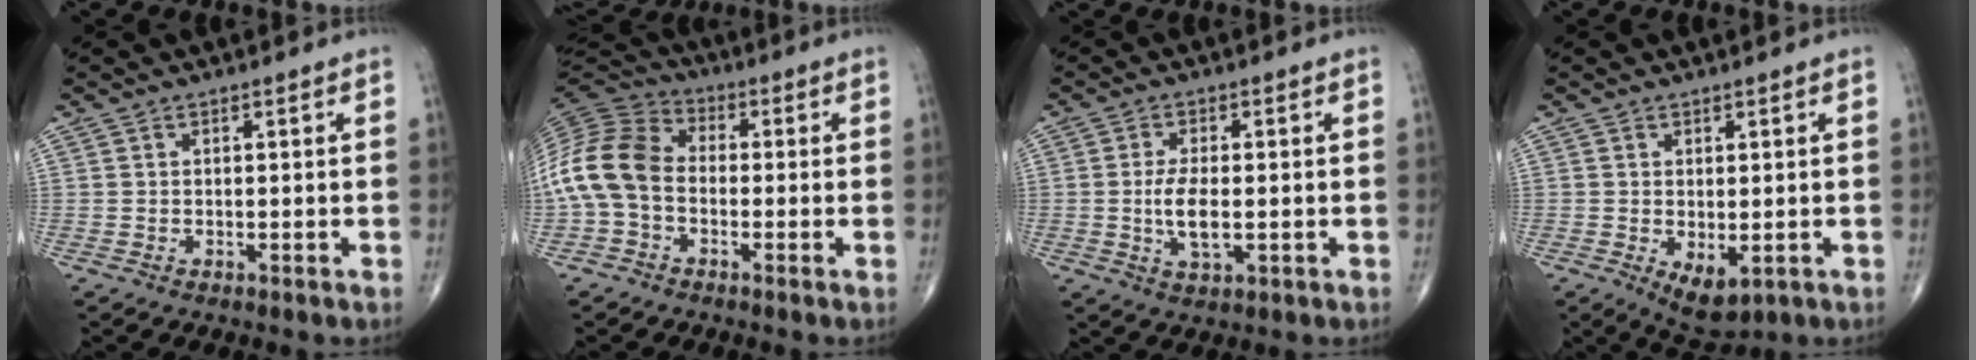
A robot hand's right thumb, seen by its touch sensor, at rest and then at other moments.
{"total": 12.8, "force": [-2.0, 9.1, 8.8], "torque": [-0.177, 0.032, -0.053]}
{"total": 6.1, "force": [-0.7, 2.7, 5.4], "torque": [-0.109, -0.007, -0.011]}
{"total": 5.5, "force": [-1.3, 2.9, 4.5], "torque": [-0.064, -0.012, -0.007]}